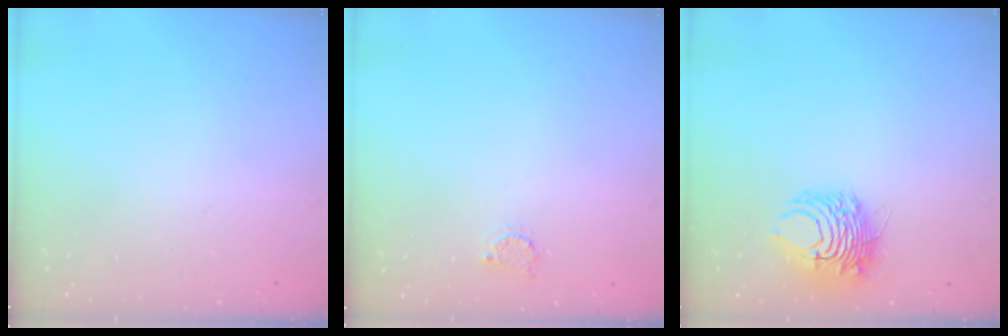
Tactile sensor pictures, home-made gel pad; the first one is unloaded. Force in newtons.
{"total": 3.1, "press": 3.1, "slide": 0.4}
{"total": 8.5, "press": 8.4, "slide": 0.8}